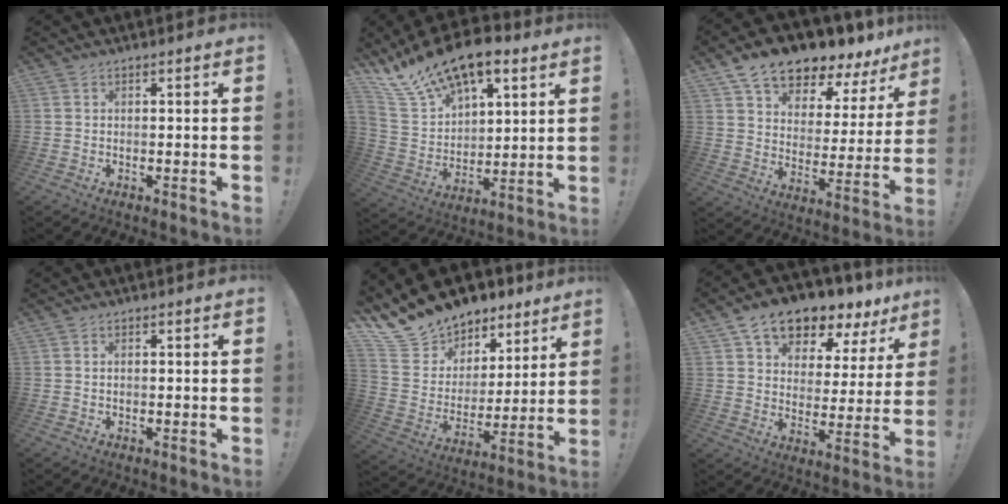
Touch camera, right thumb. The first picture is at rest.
{"total": 17.6, "force": [12.7, 8.6, 8.6], "torque": [-0.154, -0.085, 0.236]}
{"total": 12.2, "force": [10.8, 4.0, 4.2], "torque": [-0.086, -0.092, 0.191]}
{"total": 0.6, "force": [0.0, 0.3, 0.5], "torque": [-0.011, 0.002, 0.000]}
{"total": 14.7, "force": [12.5, 7.4, 2.4], "torque": [-0.068, -0.099, 0.244]}
{"total": 11.8, "force": [9.3, 5.4, 4.8], "torque": [-0.084, -0.072, 0.163]}